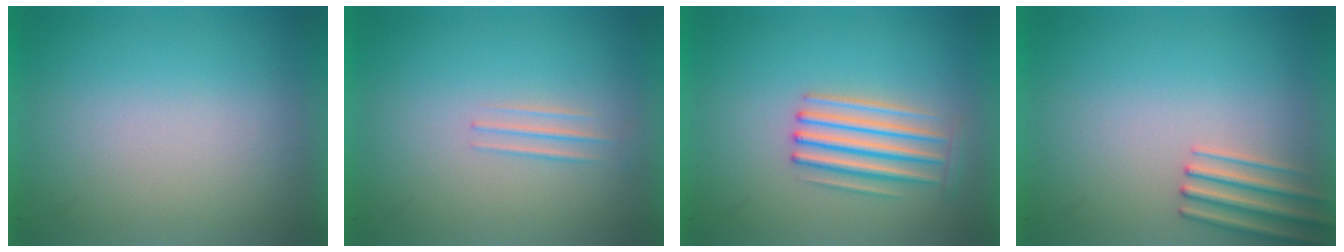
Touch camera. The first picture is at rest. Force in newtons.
{"total": 1.4}
{"total": 3.2}
{"total": 2.5}